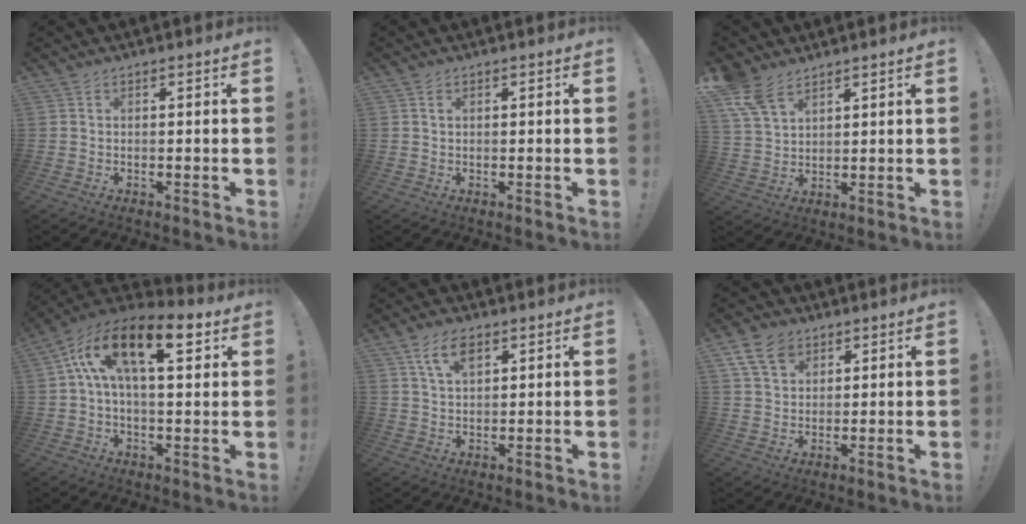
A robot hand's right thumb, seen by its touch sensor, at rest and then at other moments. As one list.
[{"total": 0.8, "force": [0.3, 0.6, 0.5], "torque": [-0.010, 0.002, 0.006]}, {"total": 9.0, "force": [6.2, 4.8, 4.3], "torque": [-0.091, -0.022, 0.126]}, {"total": 16.6, "force": [6.2, 7.4, 13.5], "torque": [-0.227, -0.010, 0.100]}, {"total": 7.2, "force": [3.8, 3.7, 5.0], "torque": [-0.089, -0.005, 0.069]}, {"total": 8.9, "force": [4.9, 6.3, 3.9], "torque": [-0.067, -0.015, 0.097]}]